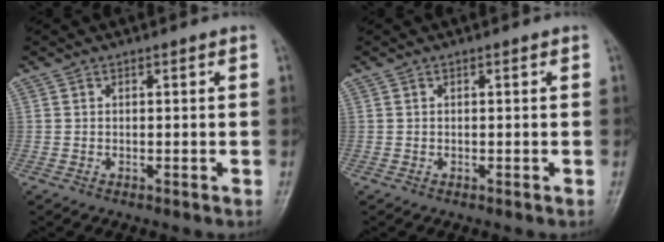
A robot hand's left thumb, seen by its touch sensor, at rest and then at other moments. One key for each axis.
{"total": 0.0}